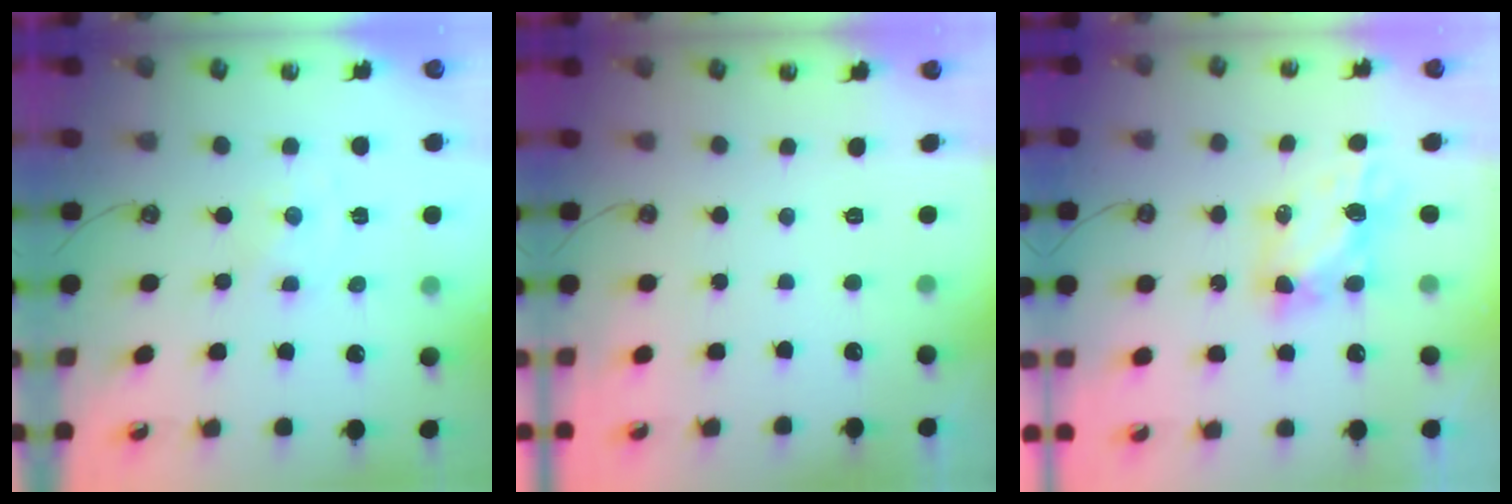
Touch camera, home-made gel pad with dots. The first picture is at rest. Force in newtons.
{"total": 0.0}
{"total": 5.9, "press": 5.9, "slide": 0.3}